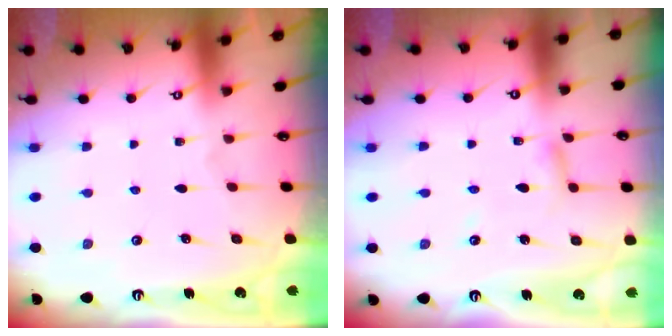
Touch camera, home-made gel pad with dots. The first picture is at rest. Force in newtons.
{"total": 2.8, "press": 2.7, "slide": 0.3}